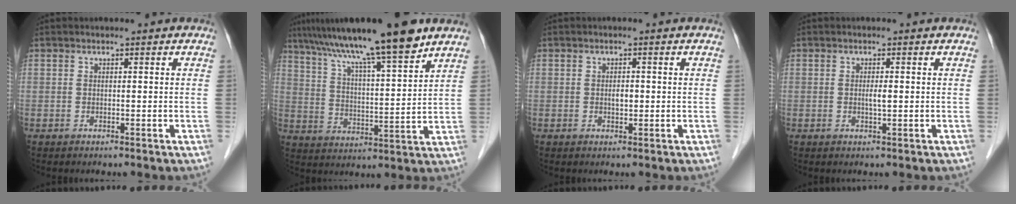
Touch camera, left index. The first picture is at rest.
{"total": 16.9, "force": [12.9, 0.4, 11.0], "torque": [-0.181, 0.020, 0.212]}
{"total": 1.3, "force": [0.0, 0.7, 1.1], "torque": [-0.020, 0.001, 0.001]}
{"total": 1.2, "force": [0.0, 0.1, 1.2], "torque": [-0.024, -0.001, 0.001]}